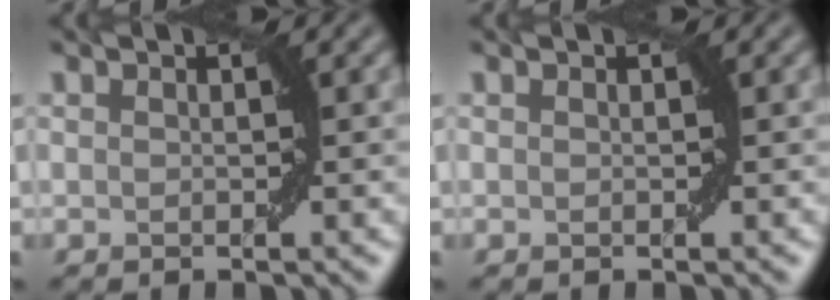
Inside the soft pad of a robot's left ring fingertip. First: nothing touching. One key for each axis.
{"total": 0.0}